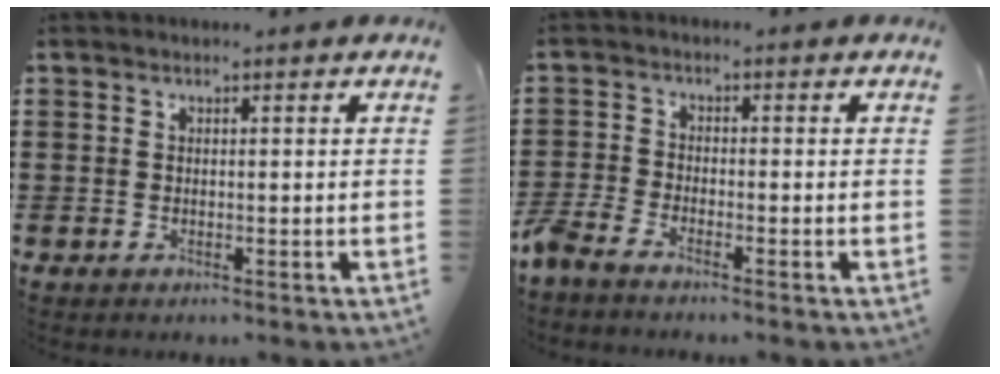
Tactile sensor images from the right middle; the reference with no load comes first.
{"total": 2.7, "force": [-2.5, 0.4, 0.9], "torque": [-0.046, -0.008, -0.061]}